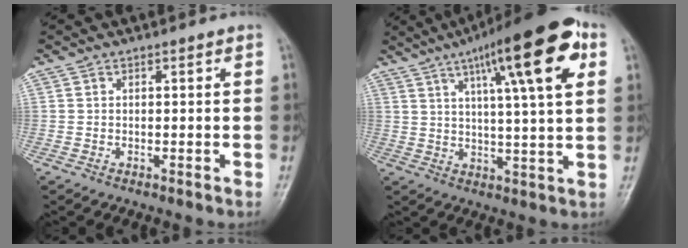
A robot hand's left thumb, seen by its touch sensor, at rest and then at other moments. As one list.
[{"total": 19.1, "force": [8.3, 3.8, 16.8], "torque": [-0.234, -0.005, 0.119]}]